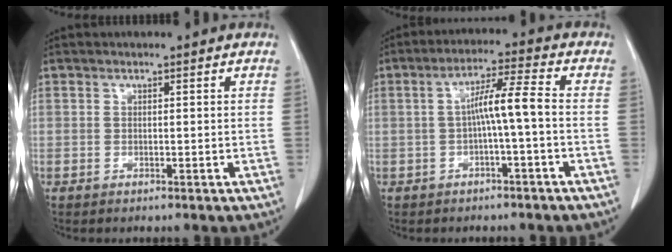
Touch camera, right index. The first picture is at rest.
{"total": 6.4, "force": [-0.7, 0.3, 6.3], "torque": [-0.117, 0.021, -0.010]}